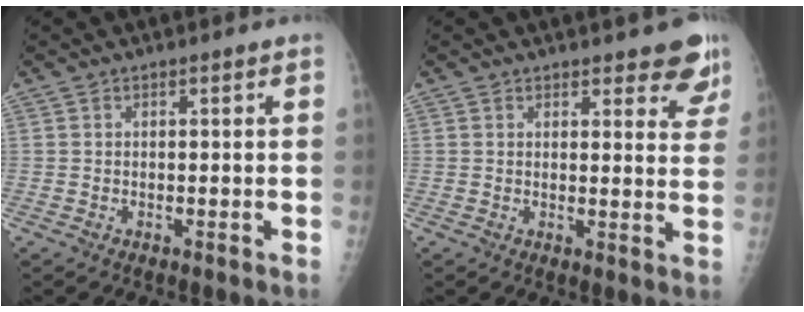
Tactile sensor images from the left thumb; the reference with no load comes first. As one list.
[{"total": 7.5, "force": [6.0, 2.6, 3.7], "torque": [-0.007, -0.033, 0.059]}]